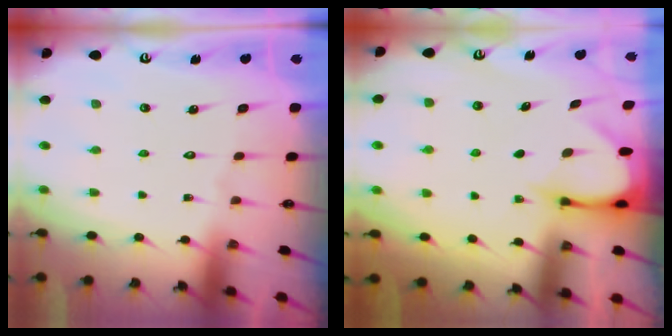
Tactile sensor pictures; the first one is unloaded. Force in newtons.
{"total": 3.2, "press": 3.2, "slide": 0.3}